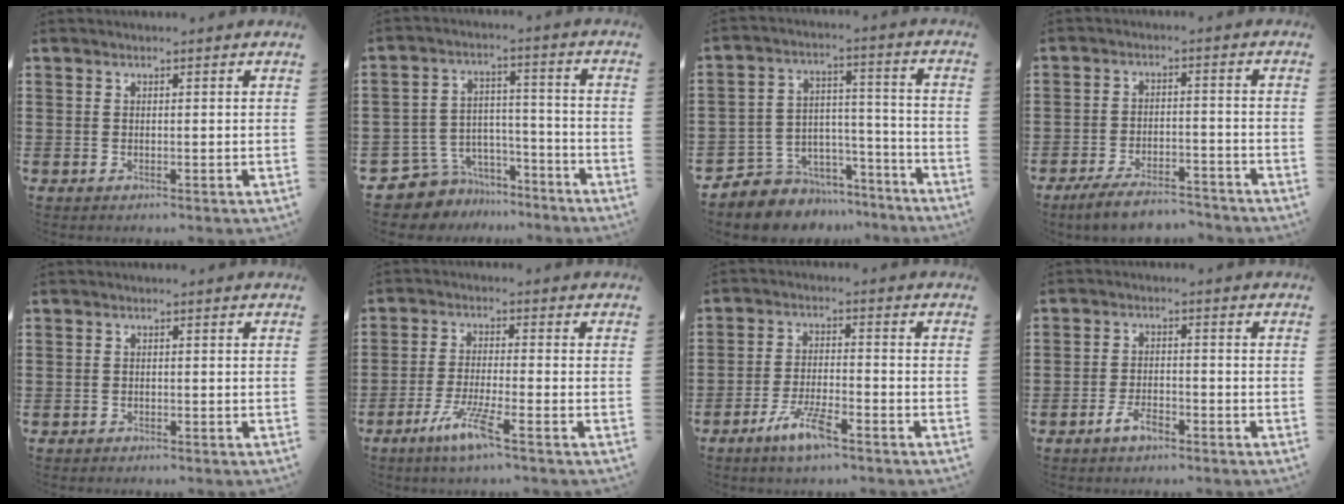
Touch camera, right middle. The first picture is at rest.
{"total": 7.2, "force": [-6.6, 2.9, 0.2], "torque": [-0.025, 0.010, -0.135]}
{"total": 6.0, "force": [-5.1, 3.1, -0.5], "torque": [0.003, 0.015, -0.099]}
{"total": 6.2, "force": [-5.6, 1.2, 2.3], "torque": [-0.045, 0.006, -0.109]}
{"total": 0.9, "force": [-0.8, 0.4, 0.0], "torque": [-0.002, 0.002, -0.017]}
{"total": 6.5, "force": [-4.2, 0.6, 5.0], "torque": [-0.112, -0.013, -0.079]}
{"total": 6.7, "force": [-4.4, 1.6, 4.7], "torque": [-0.100, 0.000, -0.082]}
{"total": 3.9, "force": [-2.7, 1.6, 2.3], "torque": [-0.046, 0.006, -0.053]}